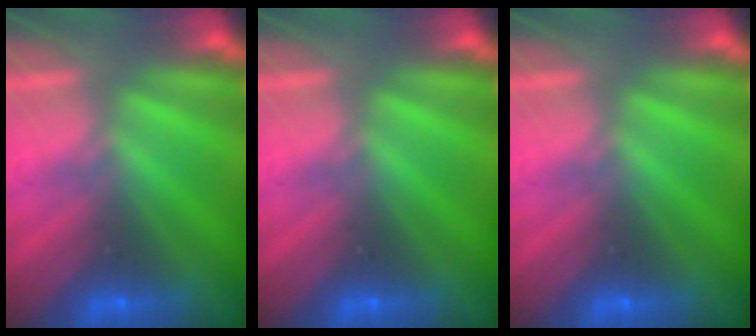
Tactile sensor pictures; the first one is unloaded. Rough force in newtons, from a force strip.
{"total": 0.0}
{"total": 0.0}